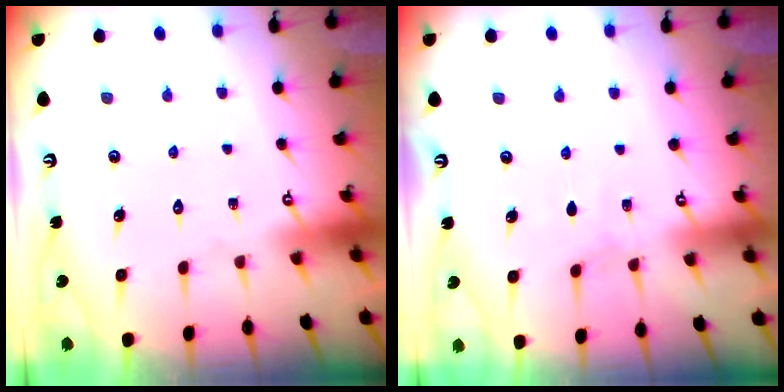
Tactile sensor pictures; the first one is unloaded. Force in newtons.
{"total": 2.3, "press": 2.3, "slide": 0.3}